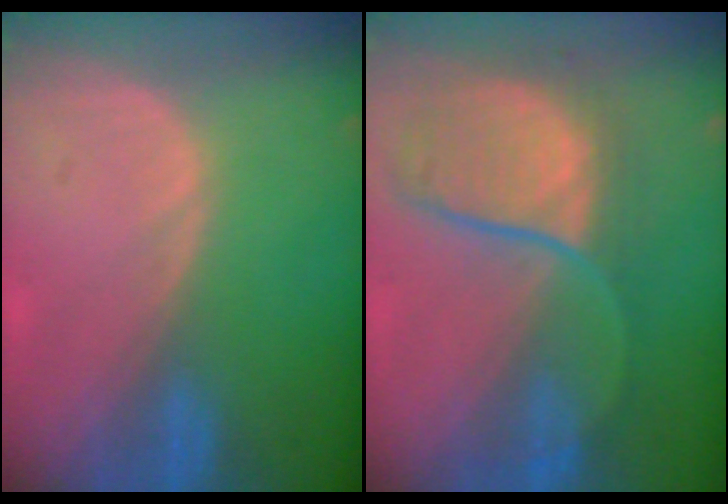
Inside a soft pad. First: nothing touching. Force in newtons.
{"total": 9.1, "press": 8.7, "slide": 2.9}